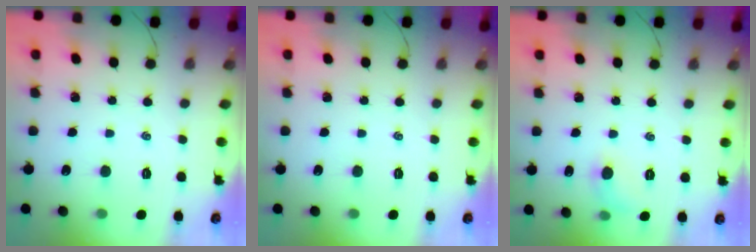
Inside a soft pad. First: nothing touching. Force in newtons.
{"total": 0.0}
{"total": 5.7, "press": 5.4, "slide": 1.7}